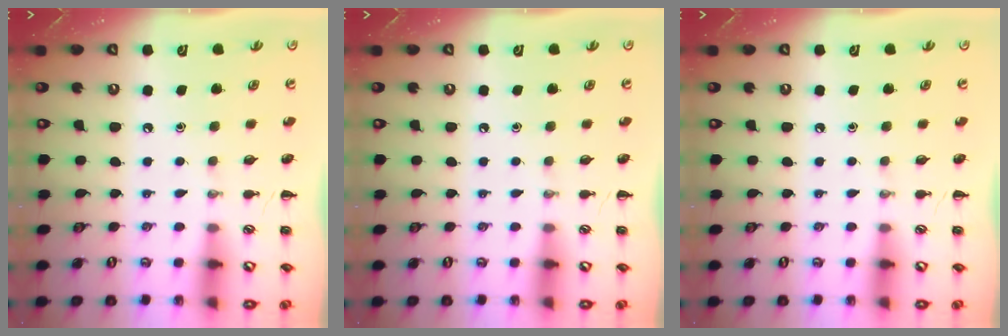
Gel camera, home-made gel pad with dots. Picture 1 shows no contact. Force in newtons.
{"total": 0.0}
{"total": 0.0}